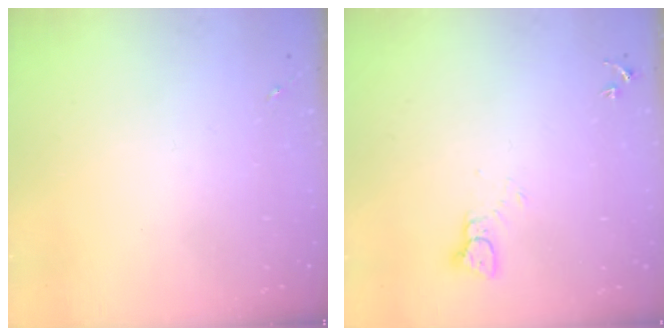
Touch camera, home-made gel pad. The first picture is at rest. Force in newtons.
{"total": 2.6, "press": 2.6, "slide": 0.1}